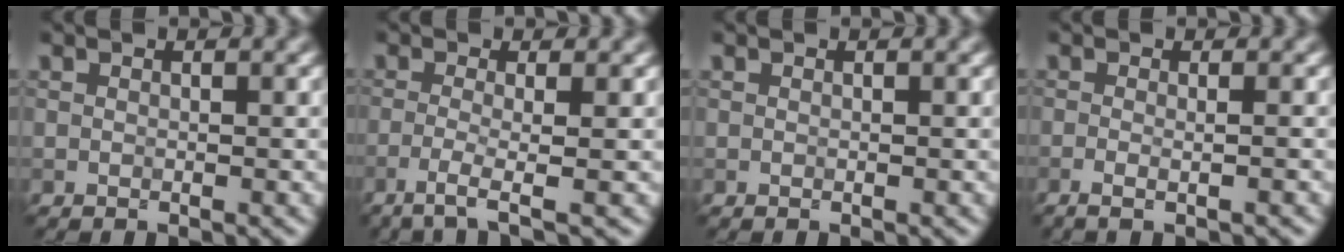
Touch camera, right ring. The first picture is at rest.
{"total": 3.1, "force": [-1.3, 0.7, 2.8], "torque": [-0.048, -0.002, -0.040]}
{"total": 0.0}
{"total": 2.4, "force": [-0.5, 1.1, 2.0], "torque": [-0.012, 0.001, -0.019]}